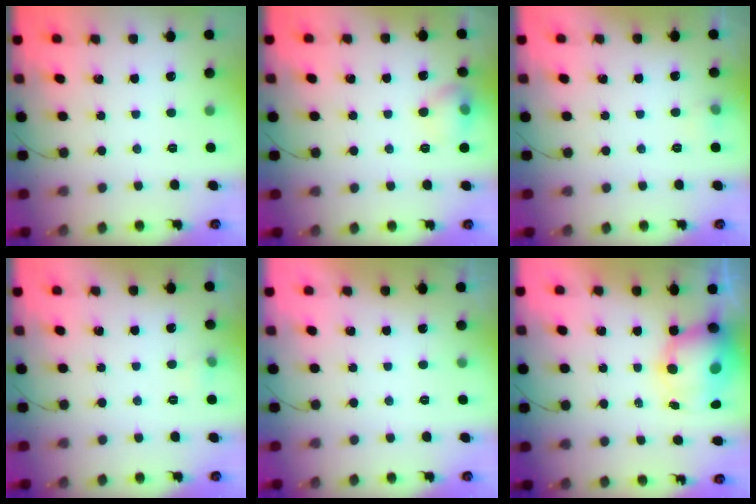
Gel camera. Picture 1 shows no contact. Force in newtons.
{"total": 7.5, "press": 7.4, "slide": 1.1}
{"total": 4.8, "press": 4.5, "slide": 1.8}
{"total": 4.0, "press": 3.7, "slide": 1.6}
{"total": 0.0}
{"total": 9.4, "press": 9.0, "slide": 2.7}